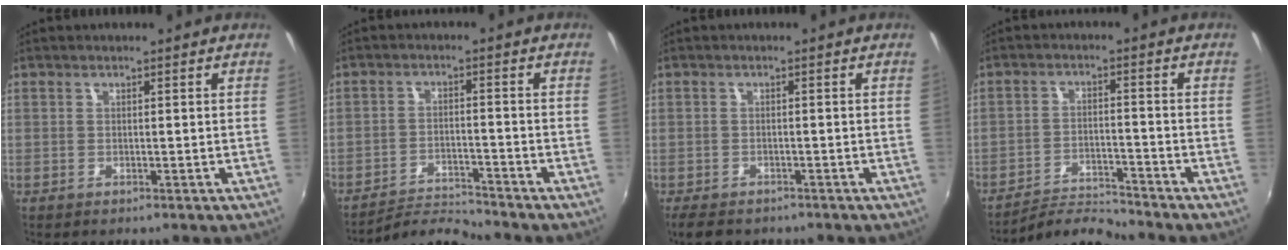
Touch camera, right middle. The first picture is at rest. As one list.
[{"total": 6.1, "force": [-6.0, -1.1, 0.4], "torque": [-0.030, 0.008, -0.112]}, {"total": 4.9, "force": [-3.7, 2.5, 2.1], "torque": [-0.051, -0.013, -0.058]}, {"total": 6.8, "force": [-6.7, -1.0, 0.7], "torque": [-0.033, 0.007, -0.123]}]